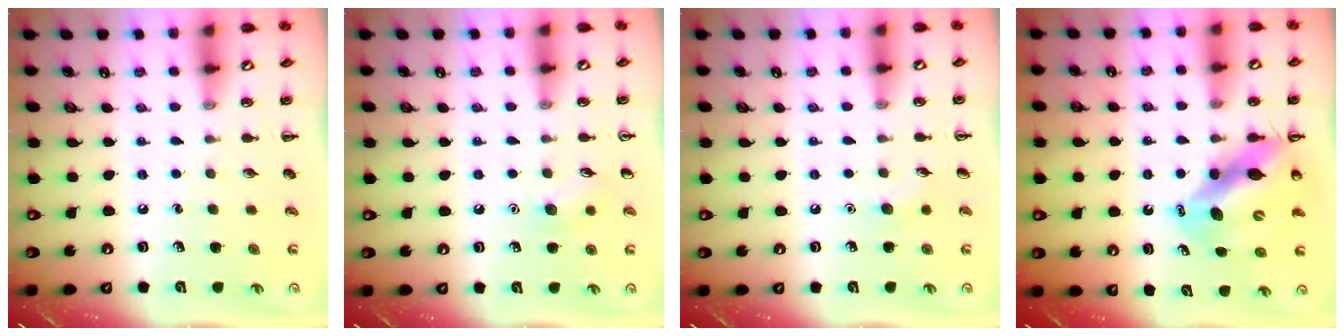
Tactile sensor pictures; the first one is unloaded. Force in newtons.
{"total": 5.9, "press": 5.6, "slide": 1.9}
{"total": 5.1, "press": 4.9, "slide": 1.4}
{"total": 12.6, "press": 12.0, "slide": 3.8}